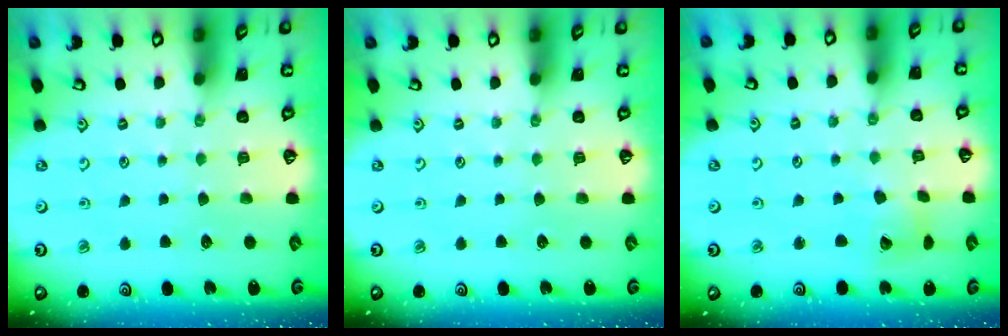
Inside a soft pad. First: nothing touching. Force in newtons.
{"total": 0.0}
{"total": 6.4, "press": 6.4, "slide": 0.8}